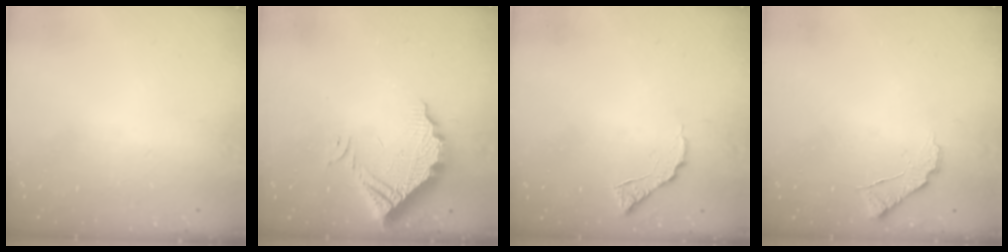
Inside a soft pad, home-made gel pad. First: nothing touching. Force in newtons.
{"total": 11.0, "press": 11.0, "slide": 0.8}
{"total": 7.3, "press": 7.3, "slide": 0.4}
{"total": 7.2, "press": 7.1, "slide": 0.5}